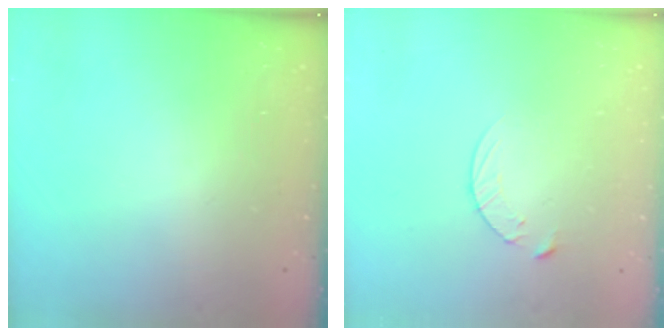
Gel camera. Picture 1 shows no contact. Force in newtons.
{"total": 5.4, "press": 5.4, "slide": 0.5}